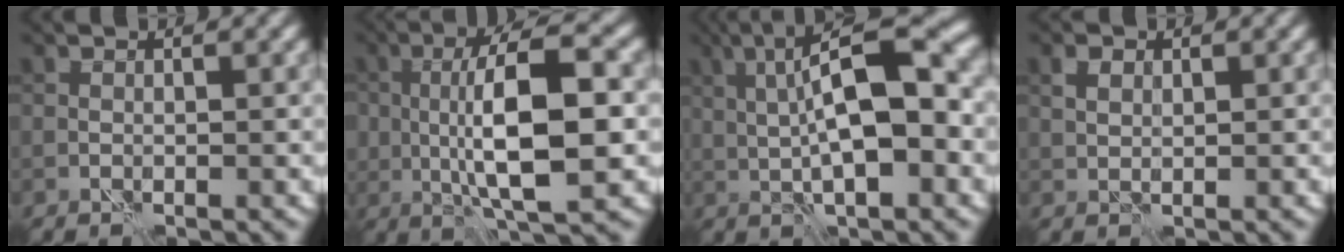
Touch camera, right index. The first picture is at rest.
{"total": 9.5, "force": [-0.3, 3.2, 9.0], "torque": [-0.156, 0.006, -0.008]}
{"total": 9.3, "force": [0.7, 2.8, 8.9], "torque": [-0.145, 0.014, 0.006]}
{"total": 1.4, "force": [0.7, 0.9, 0.8], "torque": [-0.016, 0.006, 0.013]}